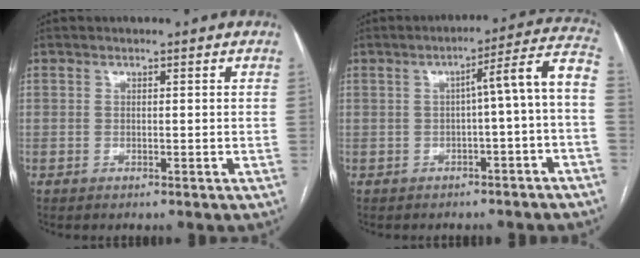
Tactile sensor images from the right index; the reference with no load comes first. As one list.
[{"total": 8.4, "force": [-1.3, -0.1, 8.3], "torque": [-0.102, 0.031, -0.021]}]